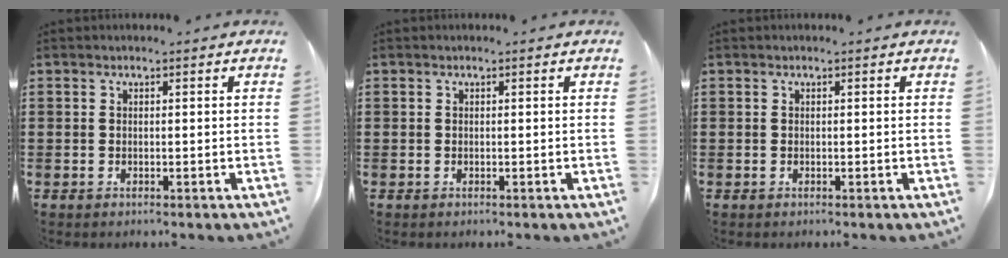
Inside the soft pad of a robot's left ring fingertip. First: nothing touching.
{"total": 0.0}
{"total": 0.0}